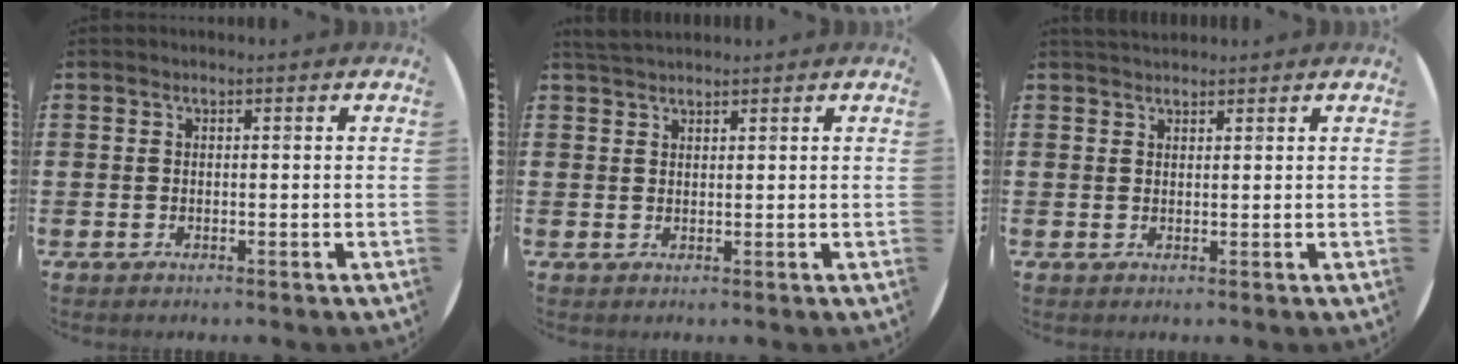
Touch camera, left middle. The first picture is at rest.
{"total": 2.0, "force": [1.9, 0.3, 0.5], "torque": [-0.012, 0.005, 0.036]}
{"total": 1.4, "force": [1.3, 0.3, 0.1], "torque": [-0.002, 0.005, 0.025]}